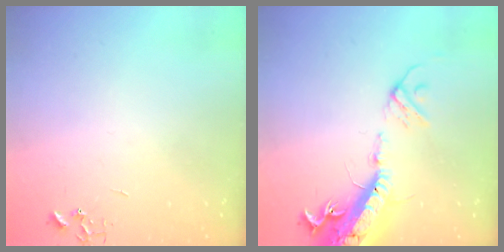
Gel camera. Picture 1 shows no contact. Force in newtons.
{"total": 20.7, "press": 20.1, "slide": 4.8}